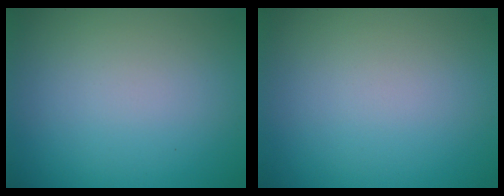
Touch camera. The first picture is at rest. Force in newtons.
{"total": 0.0}